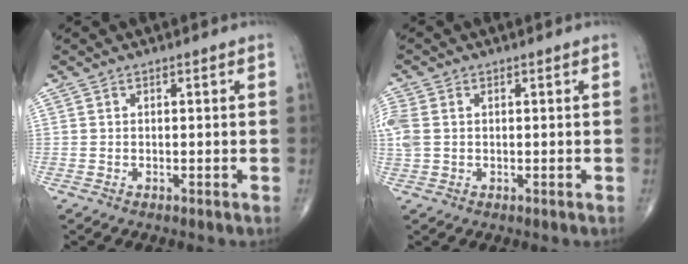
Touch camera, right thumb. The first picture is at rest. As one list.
[{"total": 4.7, "force": [0.5, 3.4, 3.2], "torque": [-0.106, 0.010, 0.013]}]